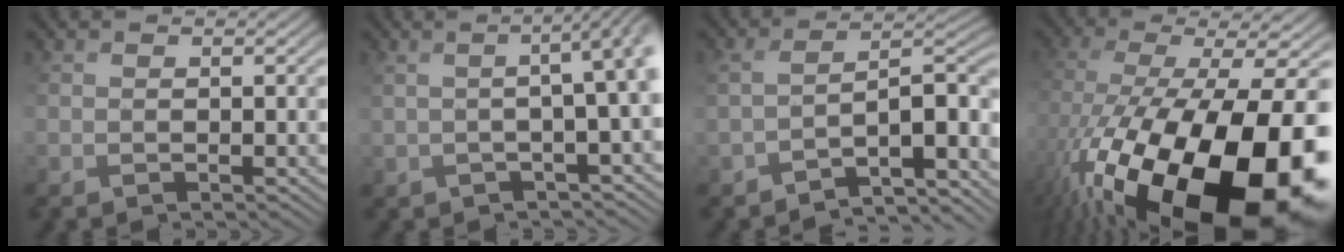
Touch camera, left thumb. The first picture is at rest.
{"total": 7.1, "force": [0.1, 2.2, 6.8], "torque": [-0.047, 0.015, -0.003]}
{"total": 8.1, "force": [-6.5, 1.7, 4.5], "torque": [-0.053, 0.020, -0.098]}
{"total": 19.7, "force": [-9.1, 8.4, 15.4], "torque": [-0.271, -0.051, -0.117]}